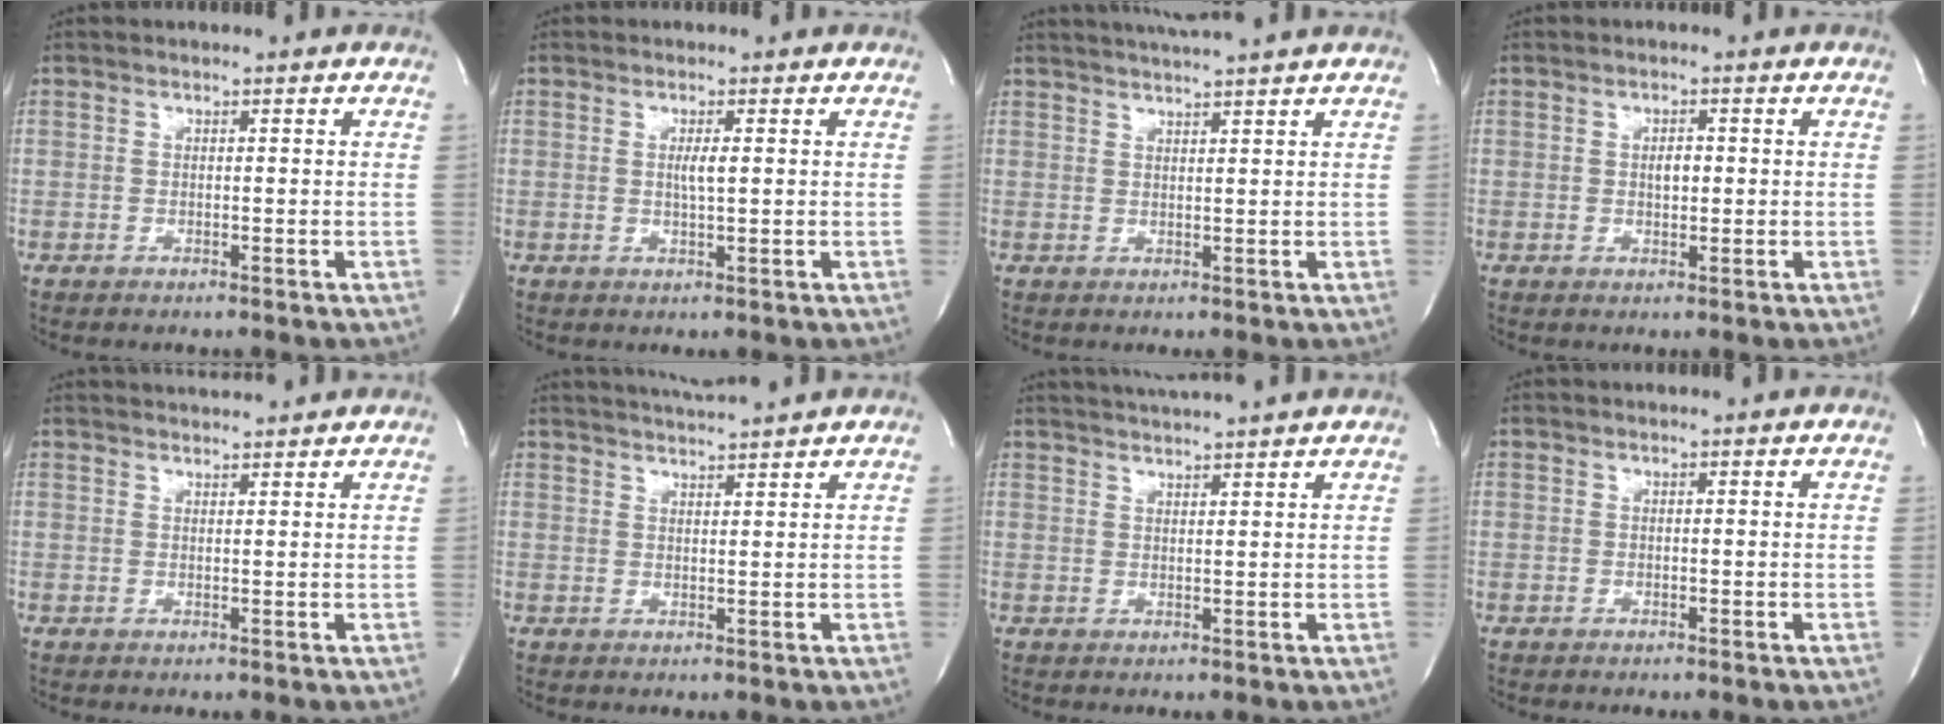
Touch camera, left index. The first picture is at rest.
{"total": 1.9, "force": [0.1, 0.0, 1.9], "torque": [-0.038, -0.003, 0.002]}
{"total": 5.7, "force": [5.1, -1.2, 2.2], "torque": [-0.035, 0.011, 0.073]}
{"total": 1.9, "force": [-0.1, 0.9, 1.7], "torque": [-0.028, -0.001, -0.001]}
{"total": 4.4, "force": [4.4, 0.0, 0.7], "torque": [-0.013, 0.021, 0.060]}
{"total": 5.2, "force": [4.9, -1.2, 1.3], "torque": [-0.024, 0.006, 0.077]}
{"total": 7.3, "force": [6.8, -1.1, 2.5], "torque": [-0.042, 0.017, 0.097]}
{"total": 0.0}